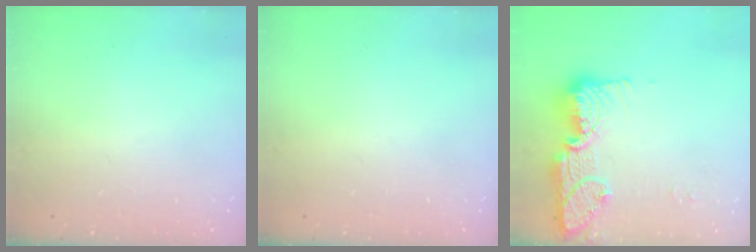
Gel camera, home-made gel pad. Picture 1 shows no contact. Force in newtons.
{"total": 0.0}
{"total": 15.1, "press": 15.0, "slide": 1.0}